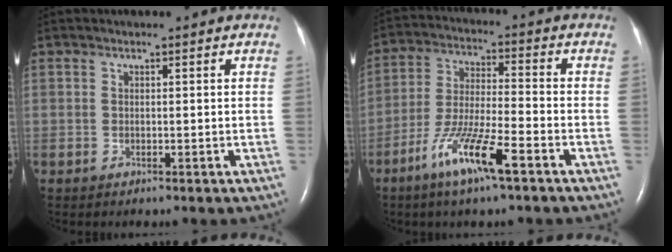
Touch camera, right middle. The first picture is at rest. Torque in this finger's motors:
{"motor_torque": [1.13, -1.01, 0.24, 0.12]}